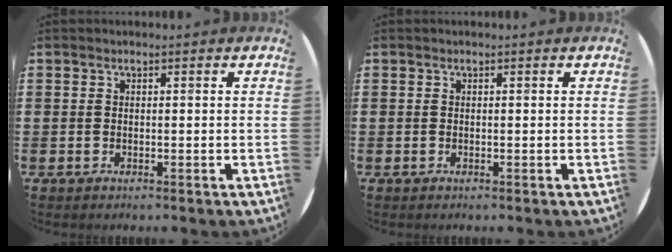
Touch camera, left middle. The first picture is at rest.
{"total": 0.0}